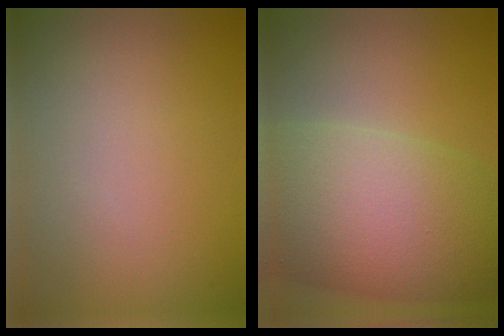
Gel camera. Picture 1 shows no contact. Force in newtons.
{"total": 12.4, "press": 12.4, "slide": 0.5}